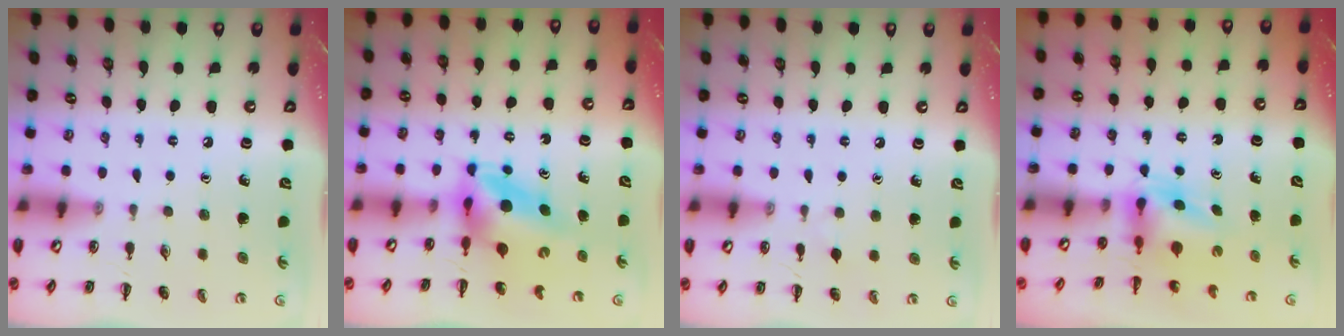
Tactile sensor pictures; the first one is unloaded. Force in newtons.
{"total": 5.3, "press": 5.0, "slide": 1.5}
{"total": 2.4, "press": 2.3, "slide": 0.9}
{"total": 4.4, "press": 4.4, "slide": 0.7}